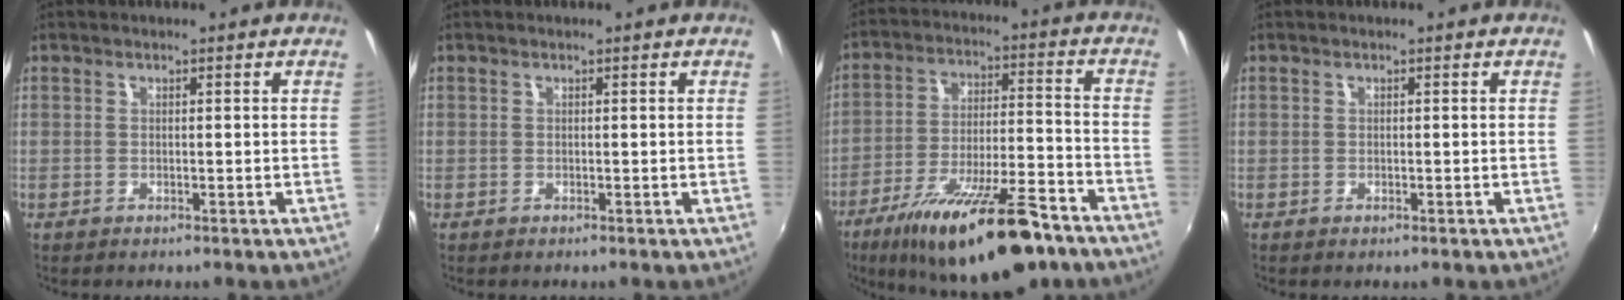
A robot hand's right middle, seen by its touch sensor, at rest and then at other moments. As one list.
[{"total": 0.0}, {"total": 22.6, "force": [-15.8, 6.2, 15.0], "torque": [-0.258, -0.030, -0.236]}, {"total": 0.0}]